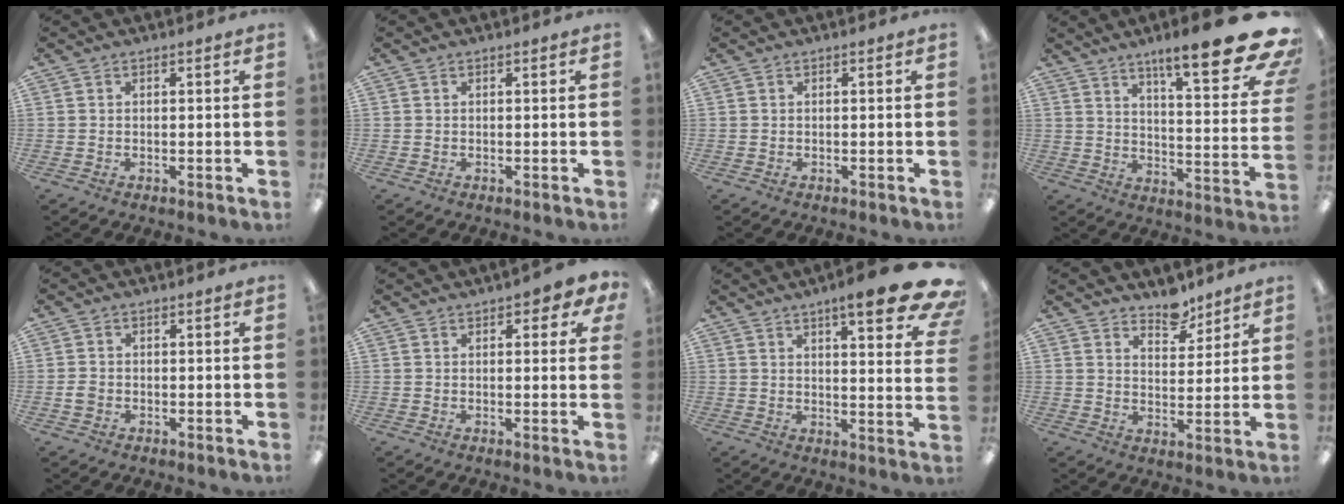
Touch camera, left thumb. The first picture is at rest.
{"total": 0.0}
{"total": 0.0}
{"total": 19.5, "force": [13.0, 4.0, 14.0], "torque": [-0.195, -0.098, 0.202]}
{"total": 1.8, "force": [-0.4, 1.5, 1.0], "torque": [-0.017, 0.004, -0.008]}
{"total": 3.3, "force": [2.0, 1.3, 2.3], "torque": [-0.026, -0.005, 0.030]}
{"total": 13.2, "force": [8.6, 2.6, 9.7], "torque": [-0.123, -0.056, 0.132]}
{"total": 7.3, "force": [6.2, 3.2, 2.1], "torque": [-0.010, -0.045, 0.110]}